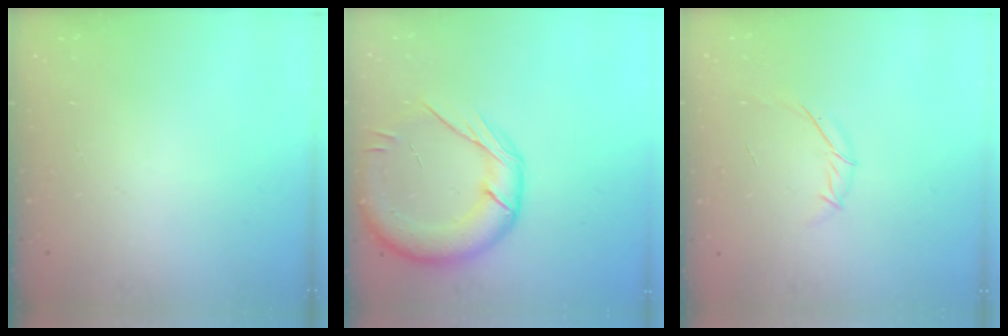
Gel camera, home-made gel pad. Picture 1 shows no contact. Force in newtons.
{"total": 19.4, "press": 19.2, "slide": 2.3}
{"total": 5.6, "press": 5.4, "slide": 1.3}